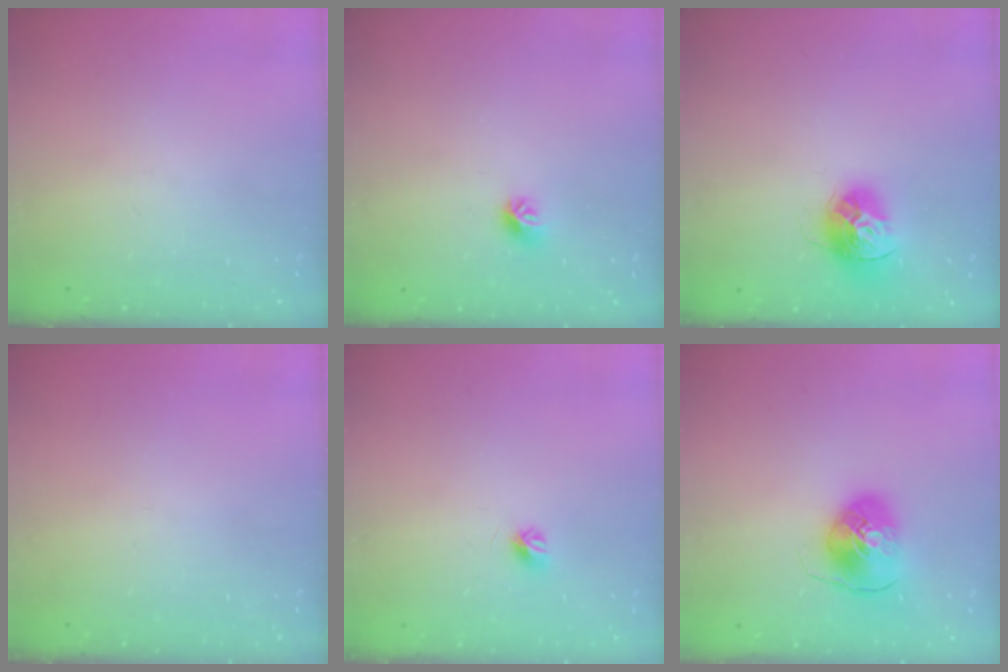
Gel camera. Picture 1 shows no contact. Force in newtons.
{"total": 7.4, "press": 7.4, "slide": 0.7}
{"total": 13.5, "press": 13.5, "slide": 1.0}
{"total": 0.0}
{"total": 4.1, "press": 4.0, "slide": 0.4}
{"total": 9.0, "press": 8.8, "slide": 1.5}